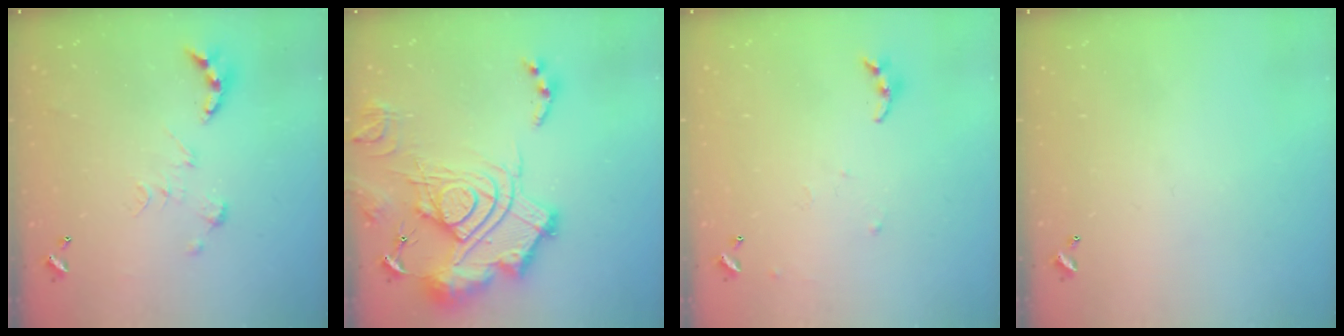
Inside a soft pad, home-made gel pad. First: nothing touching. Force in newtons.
{"total": 26.0, "press": 25.8, "slide": 3.2}
{"total": 5.7, "press": 5.6, "slide": 0.6}
{"total": 0.0}